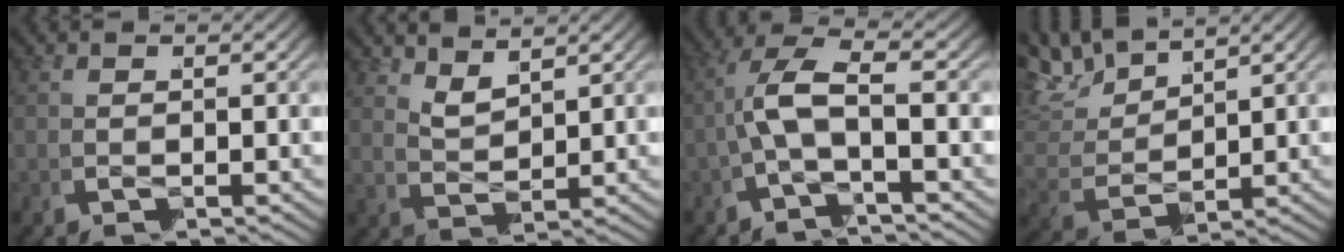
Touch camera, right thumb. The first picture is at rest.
{"total": 2.5, "force": [1.9, 1.0, 1.3], "torque": [-0.027, -0.002, 0.038]}
{"total": 5.8, "force": [-0.6, 2.6, 5.2], "torque": [-0.113, 0.001, -0.019]}
{"total": 7.2, "force": [4.9, 4.3, 3.1], "torque": [-0.077, 0.027, 0.072]}